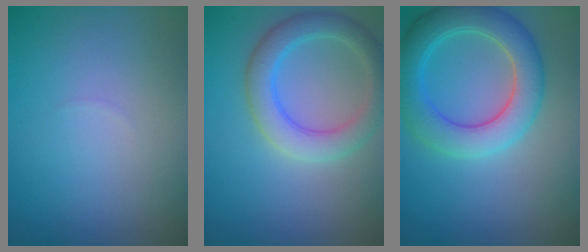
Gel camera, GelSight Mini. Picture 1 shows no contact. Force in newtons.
{"total": 4.3, "press": 4.3, "slide": 0.2}
{"total": 5.8, "press": 5.8, "slide": 0.2}